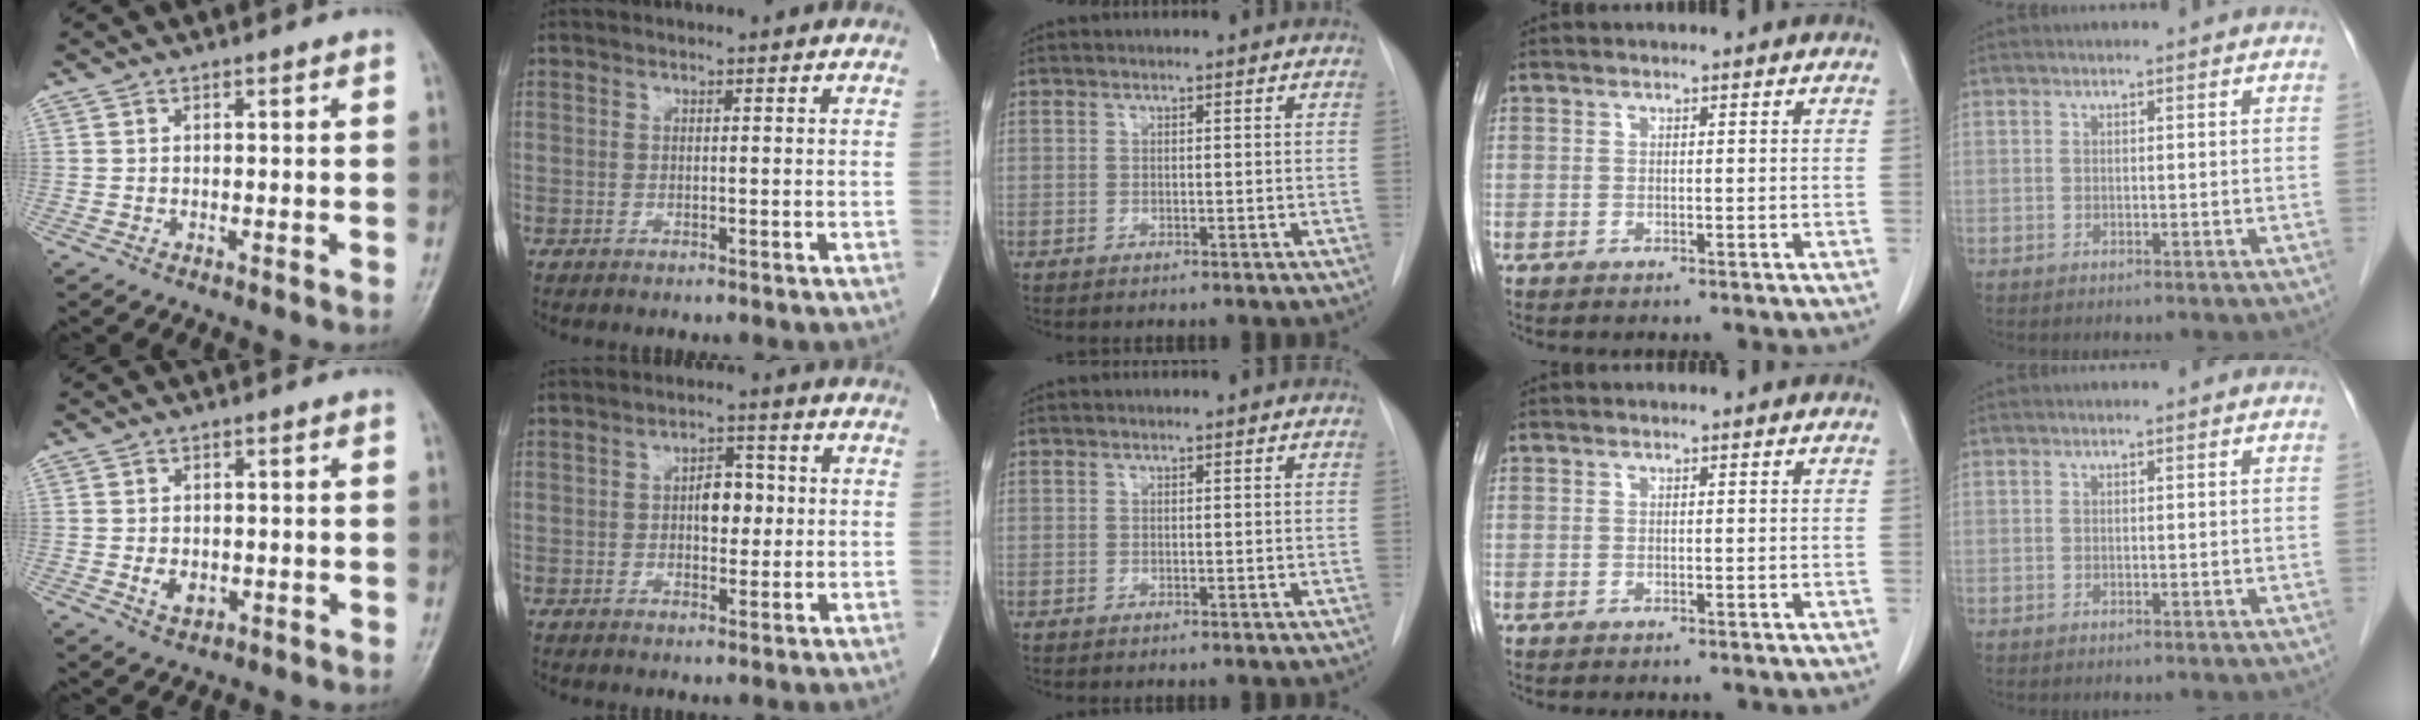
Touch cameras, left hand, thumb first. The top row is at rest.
{"thumb": {"total": 3.3, "force": [-0.6, 2.4, 2.2], "torque": [-0.031, -0.001, -0.004]}, "index": {"total": 4.5, "force": [0.0, 2.5, 3.7], "torque": [-0.054, 0.008, 0.001]}}